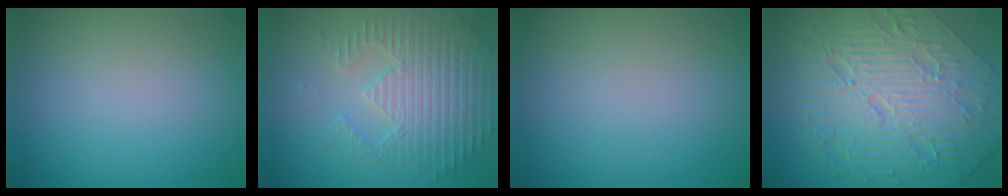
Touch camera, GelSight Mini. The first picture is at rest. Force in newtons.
{"total": 3.8, "press": 3.6, "slide": 1.1}
{"total": 0.0}
{"total": 11.2, "press": 7.5, "slide": 8.4}